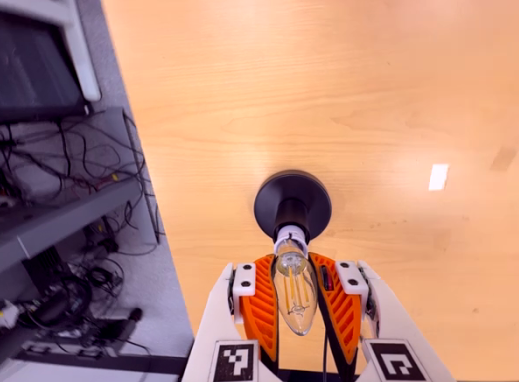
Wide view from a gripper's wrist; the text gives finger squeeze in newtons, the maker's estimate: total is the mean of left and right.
{"total": 21.2, "left": 20.3, "right": 22.1}